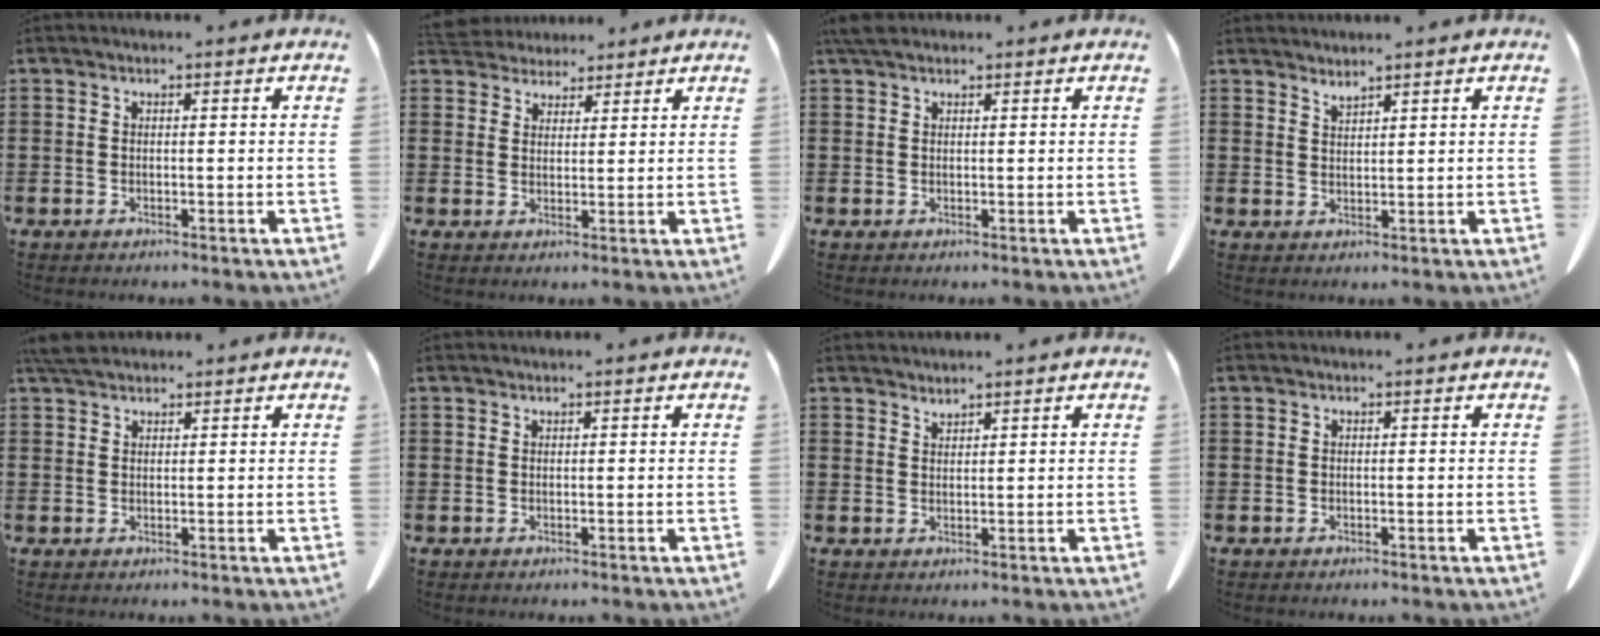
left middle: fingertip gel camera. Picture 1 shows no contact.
{"total": 3.8, "force": [3.6, 1.2, 0.1], "torque": [-0.015, -0.009, 0.069]}
{"total": 2.3, "force": [1.7, 1.0, 1.2], "torque": [-0.030, 0.006, 0.034]}
{"total": 1.8, "force": [1.8, -0.2, 0.1], "torque": [-0.006, -0.004, 0.036]}
{"total": 3.3, "force": [2.7, 1.2, 1.4], "torque": [-0.036, 0.004, 0.053]}
{"total": 0.0}
{"total": 1.4, "force": [1.4, 0.0, 0.0], "torque": [-0.003, -0.004, 0.029]}
{"total": 0.0}